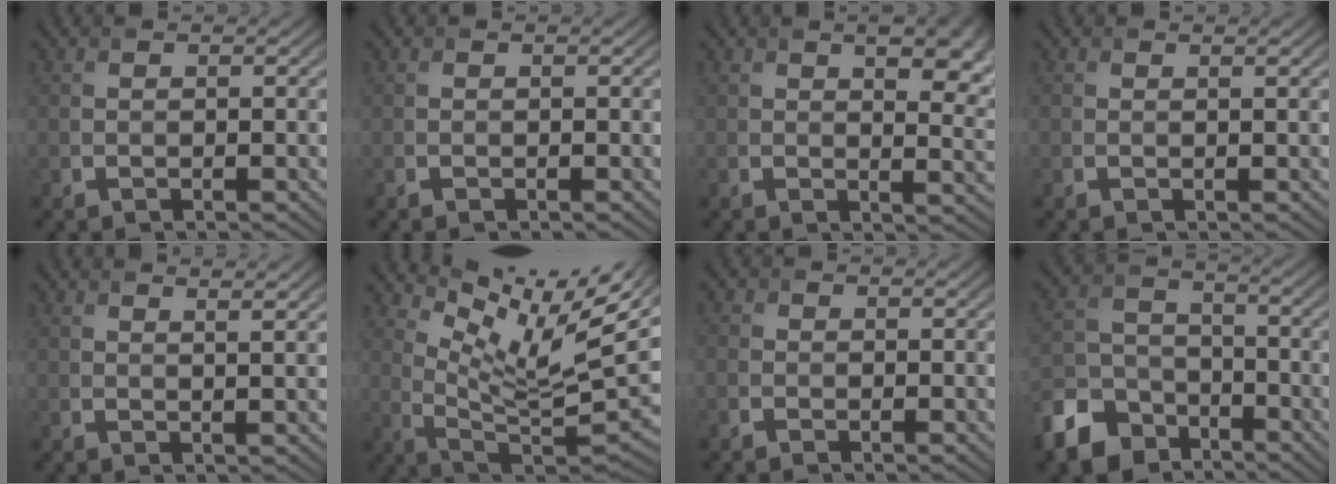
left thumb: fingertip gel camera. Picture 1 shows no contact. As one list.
[{"total": 0.0}, {"total": 8.3, "force": [3.4, 3.8, 6.5], "torque": [-0.082, -0.001, 0.051]}, {"total": 0.6, "force": [0.5, 0.0, 0.4], "torque": [-0.005, 0.001, 0.006]}, {"total": 2.7, "force": [2.0, 0.5, 1.8], "torque": [-0.021, 0.002, 0.022]}, {"total": 14.5, "force": [8.4, 4.9, 10.8], "torque": [-0.208, -0.006, 0.158]}, {"total": 1.4, "force": [-0.7, 1.1, 0.4], "torque": [-0.007, -0.004, -0.019]}, {"total": 9.7, "force": [-6.4, 6.1, 3.9], "torque": [-0.096, -0.019, -0.140]}]